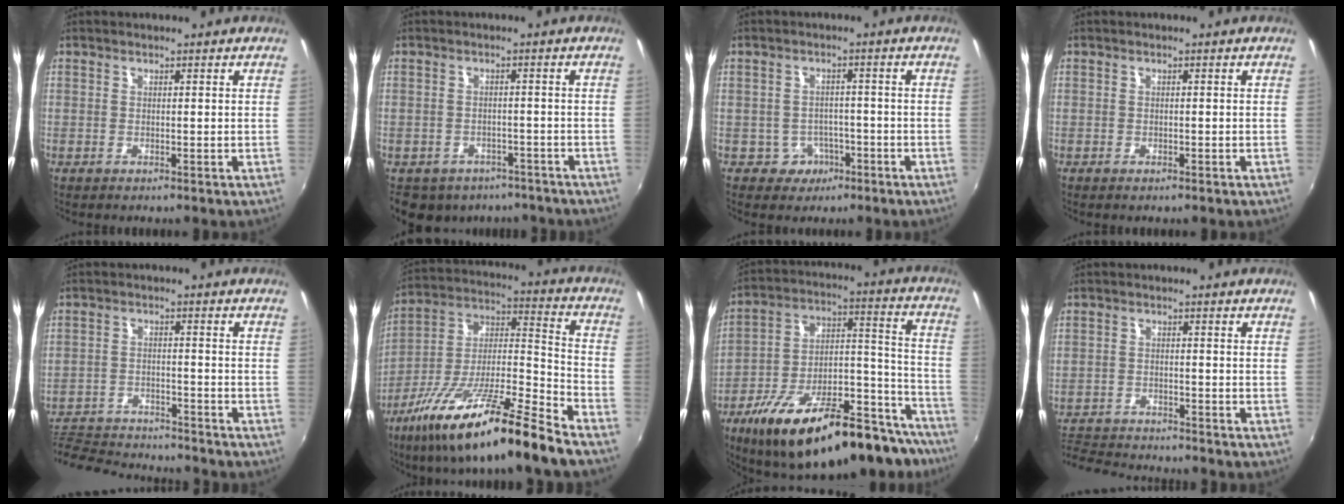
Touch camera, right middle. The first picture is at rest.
{"total": 12.3, "force": [-8.7, 7.4, 4.6], "torque": [-0.106, 0.000, -0.108]}
{"total": 4.3, "force": [-2.2, 3.7, 0.5], "torque": [-0.020, 0.013, -0.026]}
{"total": 0.7, "force": [-0.5, 0.3, 0.2], "torque": [-0.006, -0.001, -0.010]}
{"total": 14.5, "force": [-13.4, 3.2, 4.6], "torque": [-0.115, -0.002, -0.212]}
{"total": 21.6, "force": [-15.0, 1.3, 15.6], "torque": [-0.264, -0.015, -0.268]}
{"total": 31.9, "force": [-22.9, 10.7, 19.4], "torque": [-0.271, 0.010, -0.332]}
{"total": 8.4, "force": [-8.0, 1.9, 1.8], "torque": [-0.063, 0.001, -0.140]}